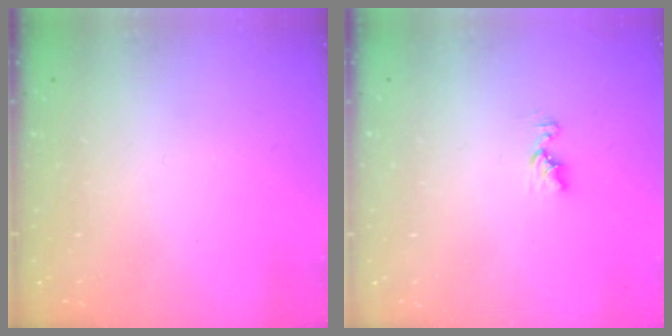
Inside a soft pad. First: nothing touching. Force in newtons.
{"total": 5.1, "press": 5.1, "slide": 0.6}